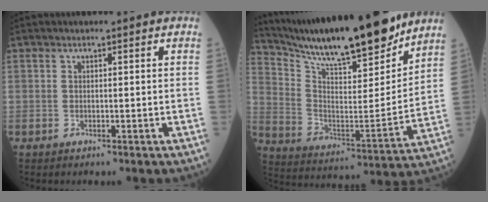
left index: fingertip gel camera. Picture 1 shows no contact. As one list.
[{"total": 22.1, "force": [19.3, 2.4, 10.5], "torque": [-0.193, -0.018, 0.315]}]